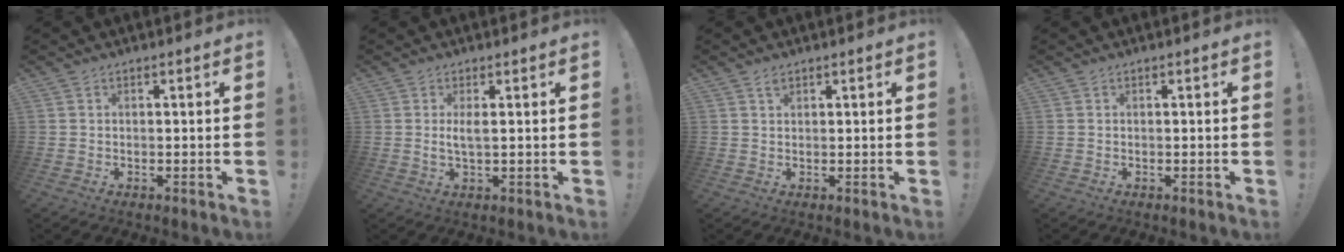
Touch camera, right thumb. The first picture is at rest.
{"total": 3.0, "force": [0.4, 0.4, 3.0], "torque": [-0.050, -0.006, 0.004]}
{"total": 1.4, "force": [1.0, 0.7, 0.6], "torque": [-0.003, -0.004, 0.018]}
{"total": 0.0}